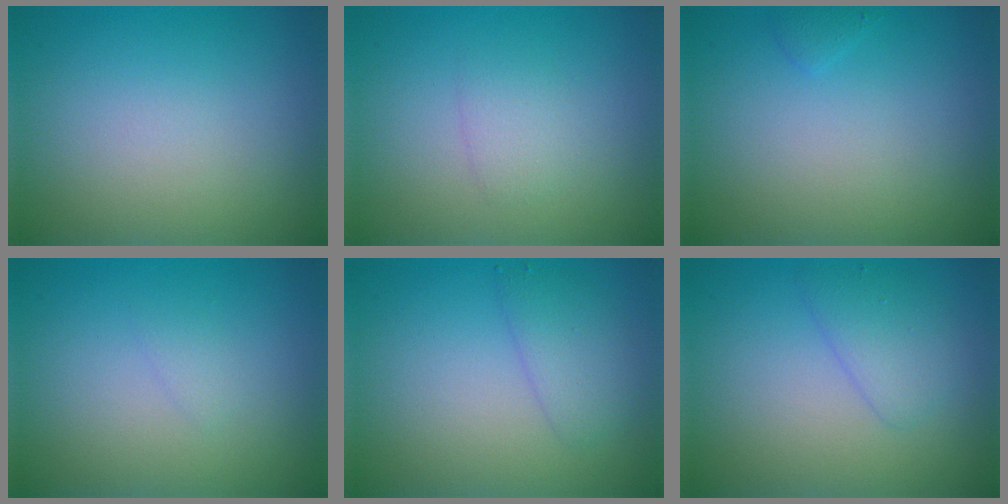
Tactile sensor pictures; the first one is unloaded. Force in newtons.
{"total": 1.4, "press": 1.4, "slide": 0.1}
{"total": 0.6, "press": 0.6, "slide": 0.1}
{"total": 0.7, "press": 0.7, "slide": 0.1}
{"total": 2.1, "press": 2.1, "slide": 0.1}
{"total": 2.2, "press": 2.2, "slide": 0.1}